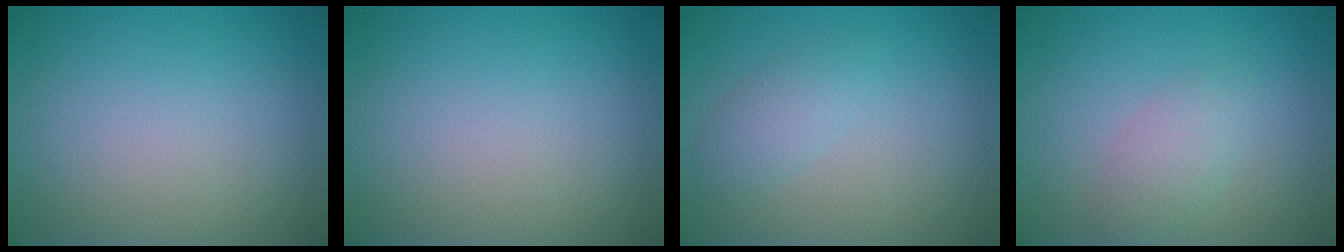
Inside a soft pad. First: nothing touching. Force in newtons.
{"total": 0.0}
{"total": 1.7, "press": 1.7, "slide": 0.1}
{"total": 2.1, "press": 2.1, "slide": 0.1}